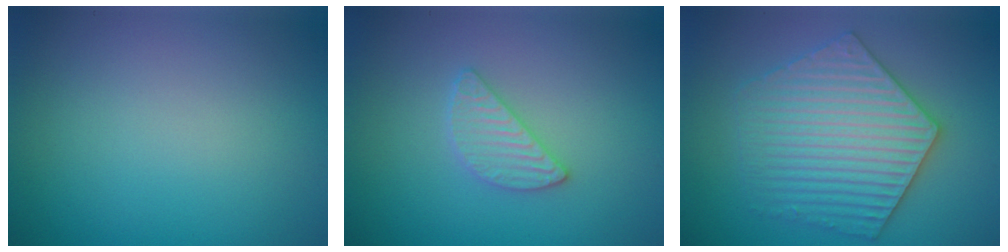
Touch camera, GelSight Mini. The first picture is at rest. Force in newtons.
{"total": 2.4, "press": 2.3, "slide": 0.3}
{"total": 5.9, "press": 5.8, "slide": 0.9}